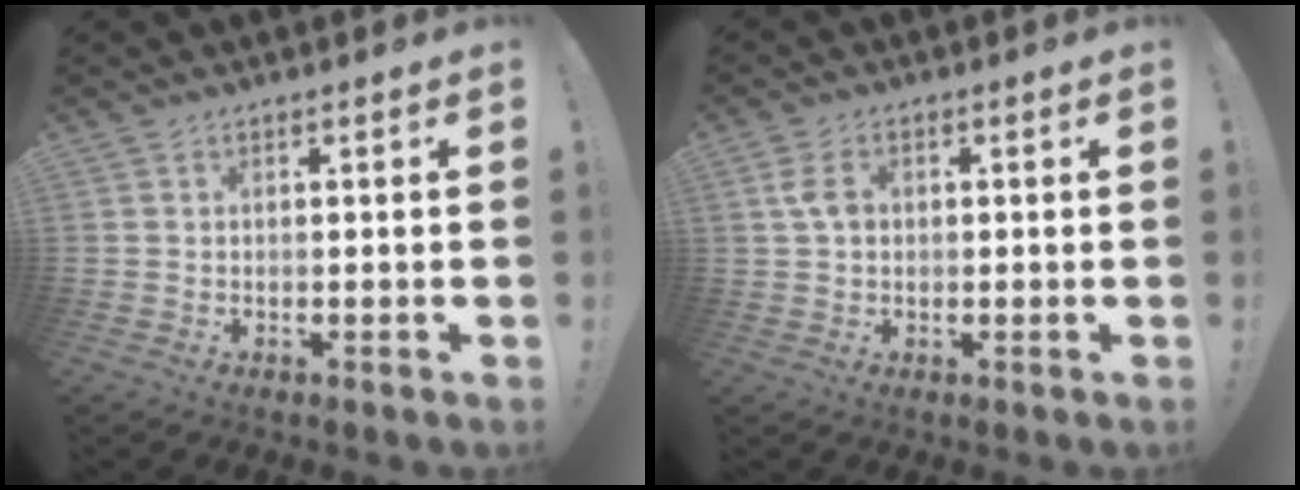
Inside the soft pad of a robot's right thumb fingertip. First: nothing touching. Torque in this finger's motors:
{"motor_torque": [-0.24, 0.18, 0.16, 0.16, -0.02]}